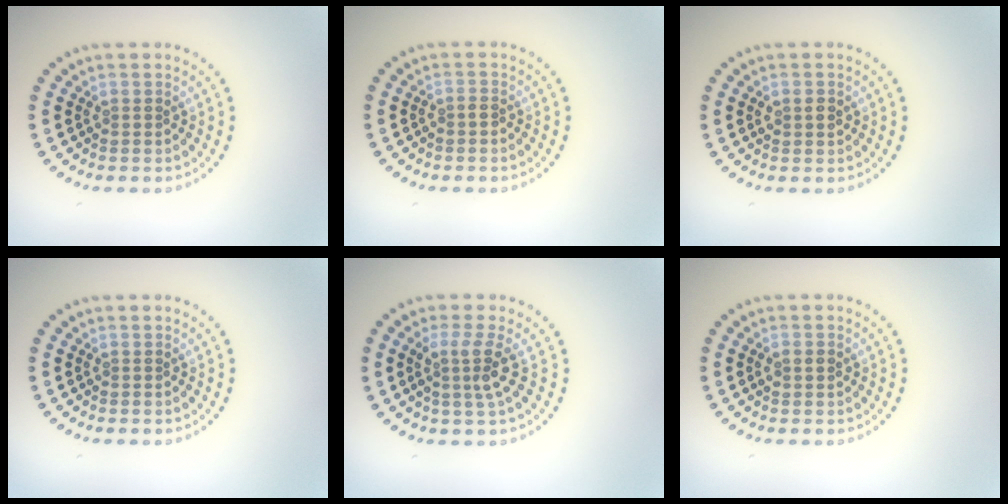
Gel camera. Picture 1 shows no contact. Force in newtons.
{"total": 0.7, "press": 0.3, "slide": 0.6}
{"total": 1.6, "press": 1.6, "slide": 0.1}
{"total": 0.0}
{"total": 2.7, "press": 2.0, "slide": 1.9}
{"total": 1.3, "press": 1.3, "slide": 0.2}